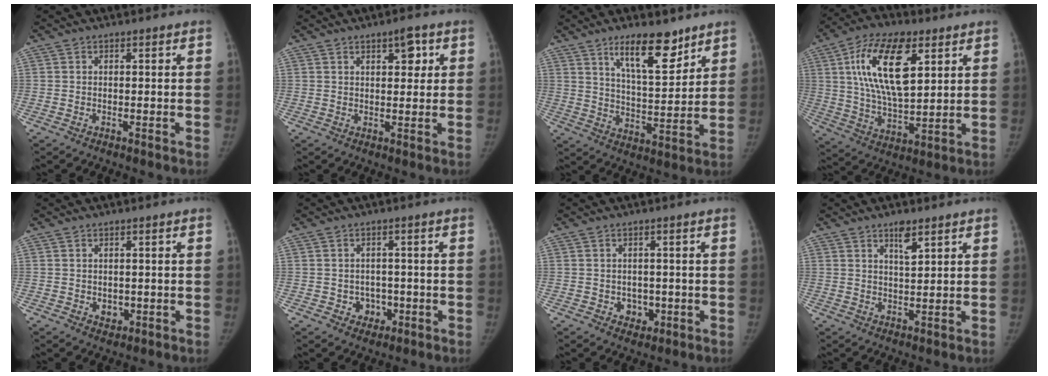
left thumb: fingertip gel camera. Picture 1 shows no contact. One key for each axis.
{"total": 4.2, "fx": 1.9, "fy": 1.9, "fz": 3.3, "tx": -0.031, "ty": -0.007, "tz": 0.027}
{"total": 12.5, "fx": 8.4, "fy": 4.2, "fz": 8.2, "tx": -0.107, "ty": -0.059, "tz": 0.143}
{"total": 18.5, "fx": 6.6, "fy": 8.4, "fz": 15.1, "tx": -0.255, "ty": -0.020, "tz": 0.118}
{"total": 2.3, "fx": -0.2, "fy": 1.8, "fz": 1.3, "tx": -0.010, "ty": -0.001, "tz": 0.004}
{"total": 4.1, "fx": -1.1, "fy": 3.6, "fz": 1.6, "tx": 0.003, "ty": 0.008, "tz": -0.010}
{"total": 3.5, "fx": -0.7, "fy": 3.0, "fz": 1.7, "tx": -0.004, "ty": 0.003, "tz": -0.002}
{"total": 3.9, "fx": 2.6, "fy": 1.2, "fz": 2.8, "tx": -0.040, "ty": -0.015, "tz": 0.045}